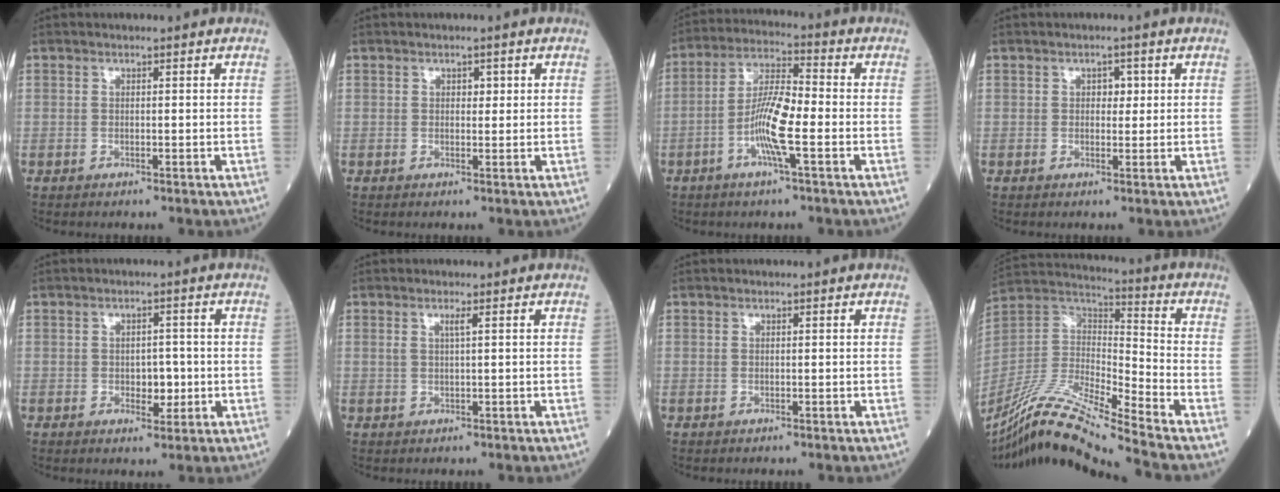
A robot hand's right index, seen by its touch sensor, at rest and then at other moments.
{"total": 1.2, "force": [0.4, 0.8, 0.8], "torque": [-0.005, 0.000, 0.004]}
{"total": 9.1, "force": [-2.8, 0.9, 8.6], "torque": [-0.168, 0.004, -0.059]}
{"total": 1.9, "force": [0.4, 1.2, 1.3], "torque": [-0.012, 0.004, 0.004]}
{"total": 3.3, "force": [-0.6, 1.9, 2.6], "torque": [-0.031, 0.003, -0.002]}
{"total": 1.2, "force": [0.4, -0.2, 1.1], "torque": [-0.024, 0.001, 0.008]}
{"total": 0.0}
{"total": 17.4, "force": [-14.3, -1.1, 9.8], "torque": [-0.201, -0.006, -0.271]}